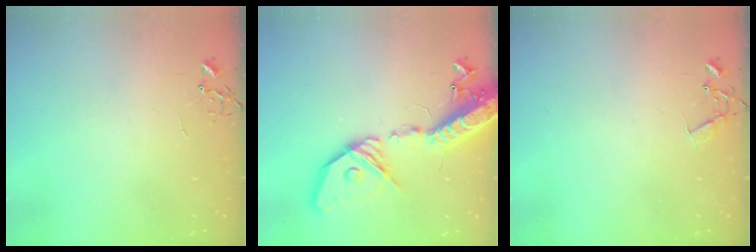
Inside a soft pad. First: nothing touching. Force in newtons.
{"total": 25.2, "press": 24.7, "slide": 4.9}
{"total": 7.1, "press": 7.1, "slide": 0.5}